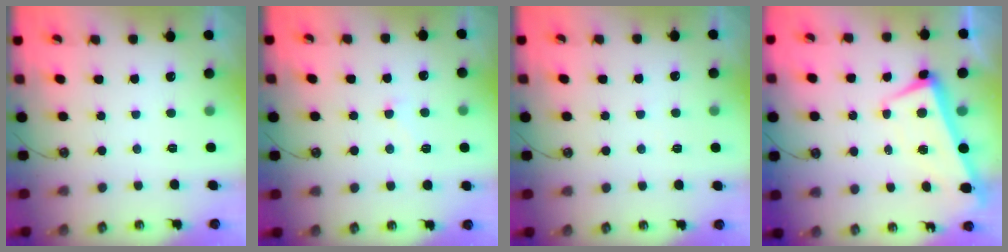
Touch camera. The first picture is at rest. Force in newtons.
{"total": 4.1, "press": 4.0, "slide": 0.9}
{"total": 2.5, "press": 2.5, "slide": 0.2}
{"total": 2.4, "press": 2.3, "slide": 0.7}